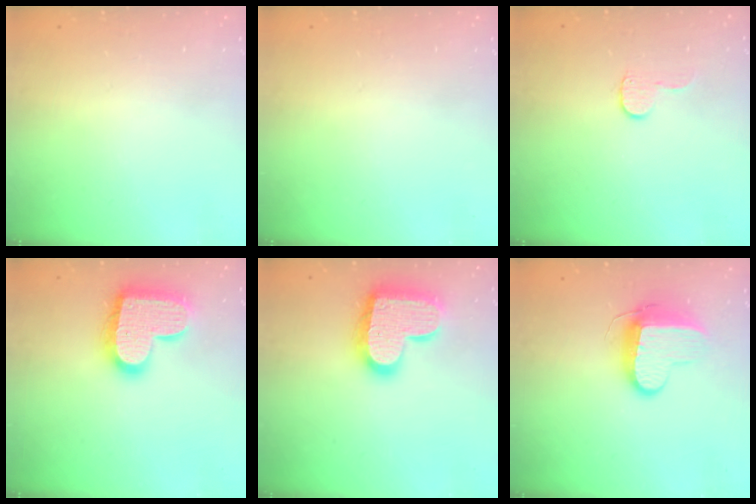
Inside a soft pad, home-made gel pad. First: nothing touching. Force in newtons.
{"total": 0.0}
{"total": 4.6, "press": 4.6, "slide": 0.4}
{"total": 18.1, "press": 18.1, "slide": 1.1}
{"total": 19.0, "press": 19.0, "slide": 1.1}
{"total": 10.3, "press": 10.3, "slide": 1.0}